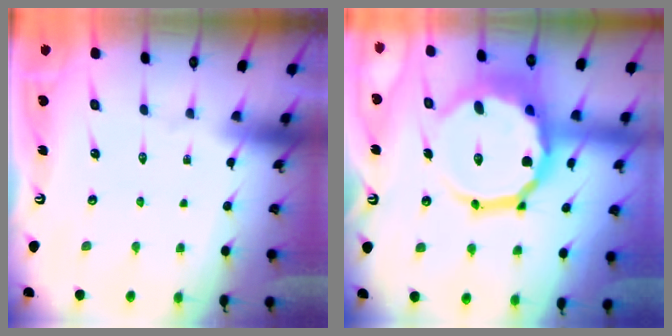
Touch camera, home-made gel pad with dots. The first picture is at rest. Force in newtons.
{"total": 17.9, "press": 17.4, "slide": 4.1}